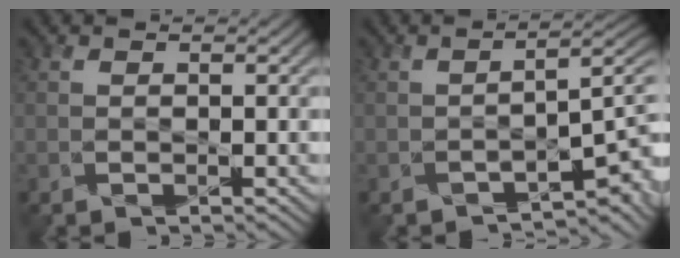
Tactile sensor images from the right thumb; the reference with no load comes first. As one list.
[{"total": 3.8, "force": [-2.1, 1.1, 3.0], "torque": [-0.041, -0.003, -0.034]}]